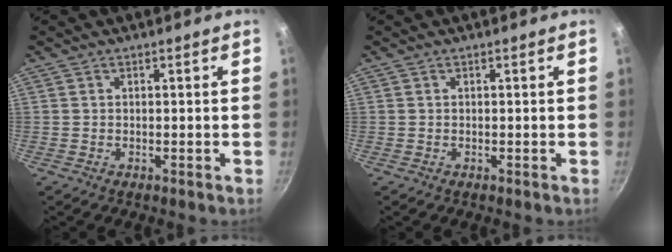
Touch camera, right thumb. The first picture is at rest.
{"total": 0.0}